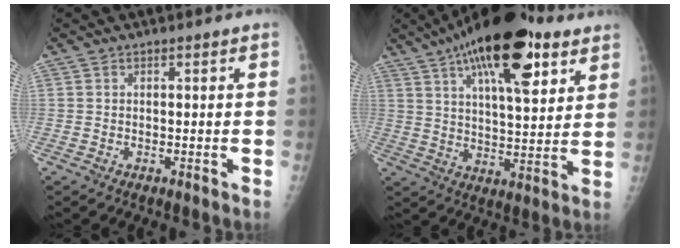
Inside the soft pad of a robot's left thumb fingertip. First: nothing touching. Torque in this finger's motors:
{"motor_torque": [2.73, -1.19, 1.97, -0.80, 0.58]}